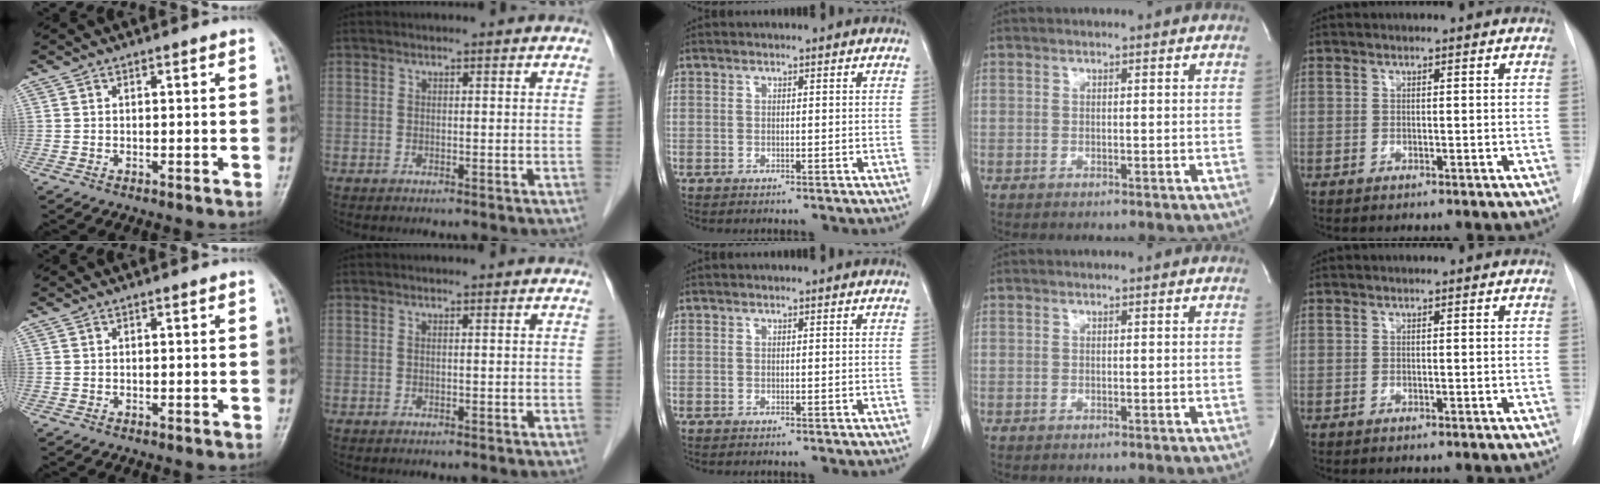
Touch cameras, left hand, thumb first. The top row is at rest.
{}